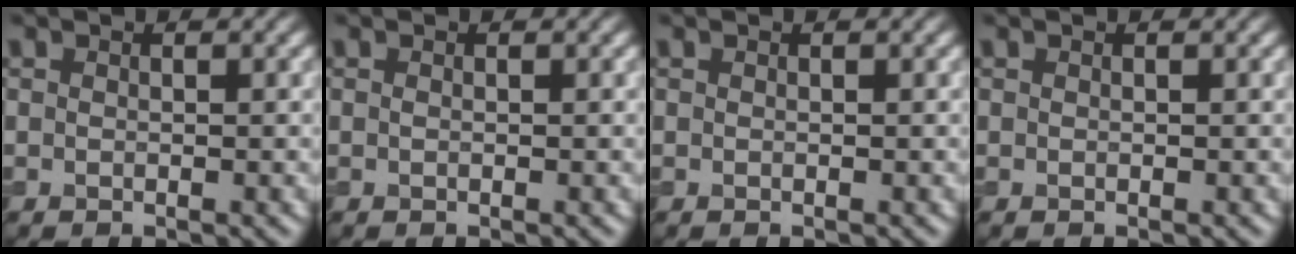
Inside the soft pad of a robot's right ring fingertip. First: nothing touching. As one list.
[{"total": 0.0}, {"total": 0.0}, {"total": 0.0}]